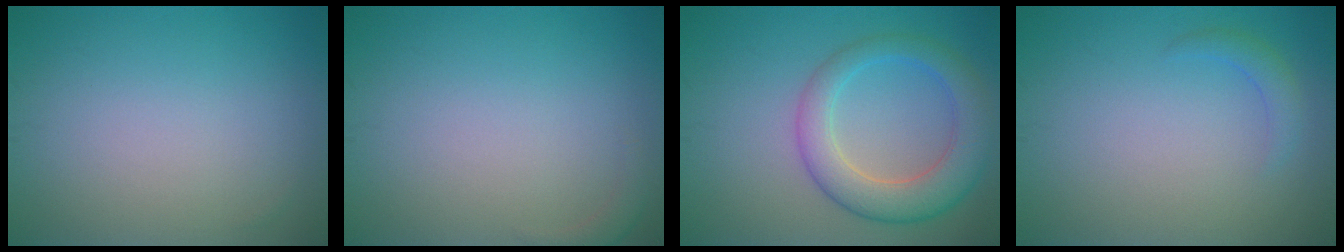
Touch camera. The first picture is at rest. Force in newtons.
{"total": 1.0, "press": 1.0, "slide": 0.2}
{"total": 5.8, "press": 5.8, "slide": 0.2}
{"total": 1.4, "press": 1.4, "slide": 0.0}